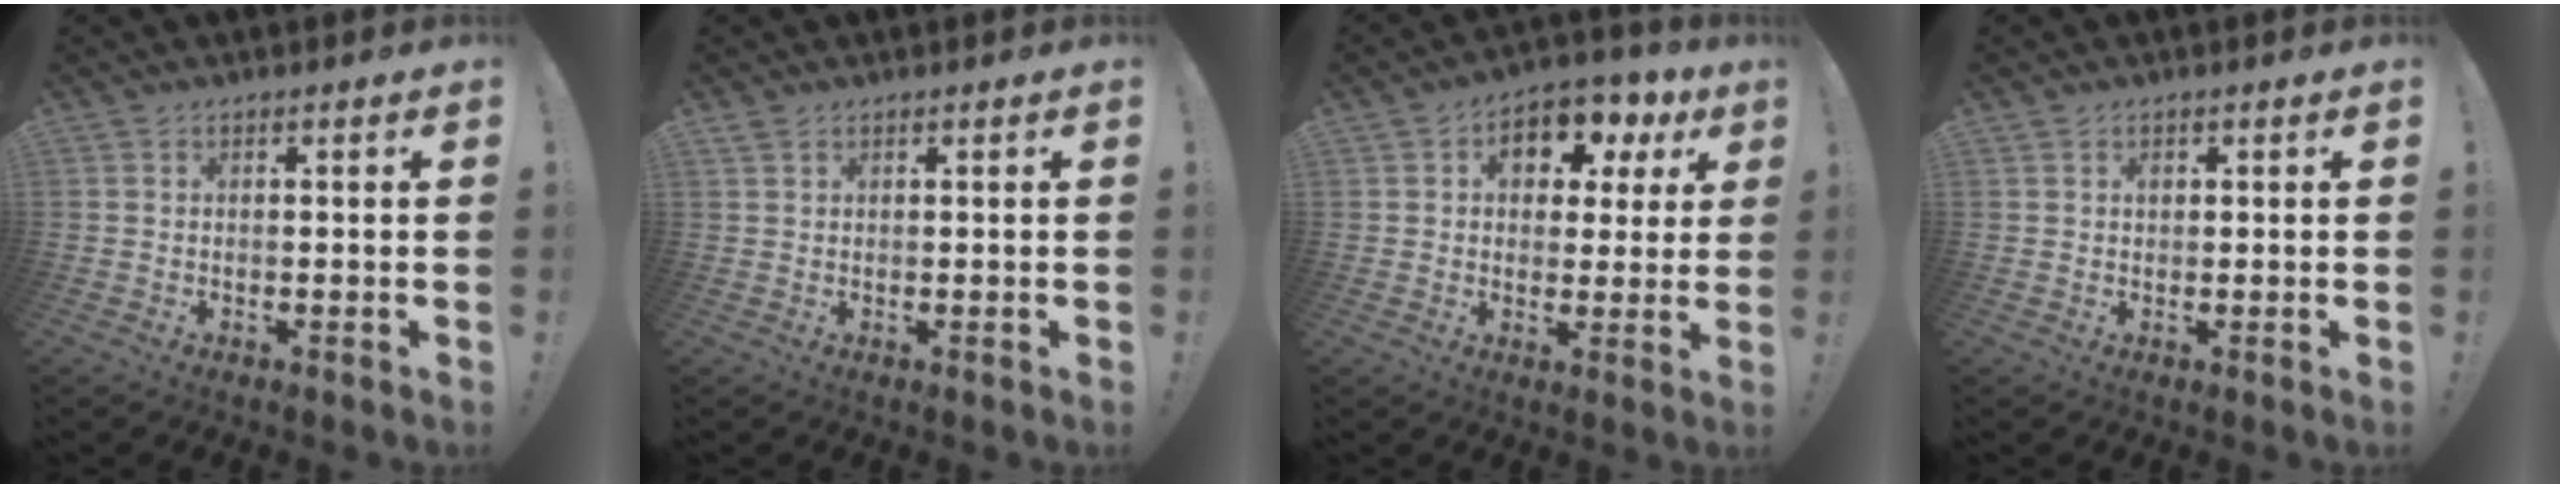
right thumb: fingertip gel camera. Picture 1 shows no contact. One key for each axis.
{"total": 1.1, "fx": 0.8, "fy": 0.5, "fz": 0.5, "tx": -0.012, "ty": 0.001, "tz": 0.015}
{"total": 10.7, "fx": 3.9, "fy": 7.3, "fz": 6.8, "tx": -0.079, "ty": -0.013, "tz": 0.068}
{"total": 0.8, "fx": 0.3, "fy": 0.7, "fz": 0.2, "tx": 0.010, "ty": -0.004, "tz": 0.002}